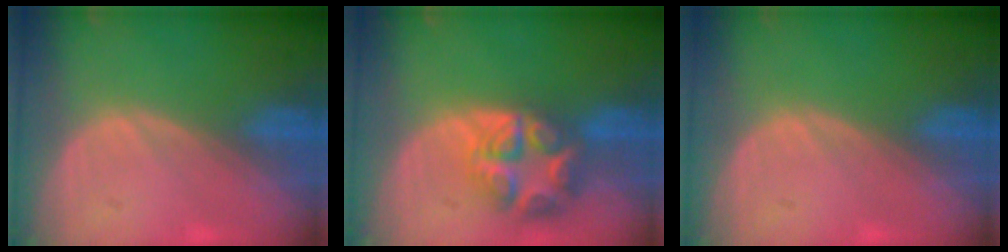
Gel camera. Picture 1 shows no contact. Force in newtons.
{"total": 8.0, "press": 7.0, "slide": 3.9}
{"total": 0.0}